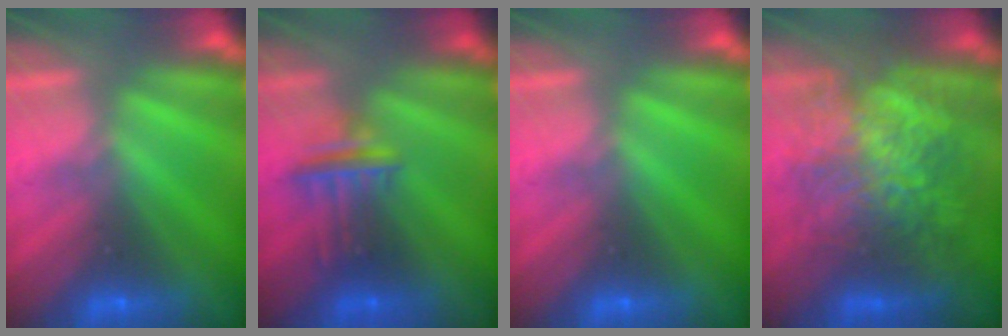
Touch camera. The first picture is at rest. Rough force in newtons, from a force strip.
{"total": 2.8}
{"total": 0.0}
{"total": 11.7}